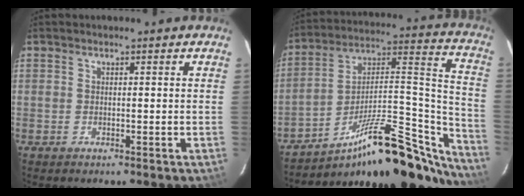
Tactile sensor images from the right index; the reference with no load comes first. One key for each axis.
{"total": 27.8, "fx": -22.2, "fy": 7.4, "fz": 14.9, "tx": -0.175, "ty": 0.041, "tz": -0.324}